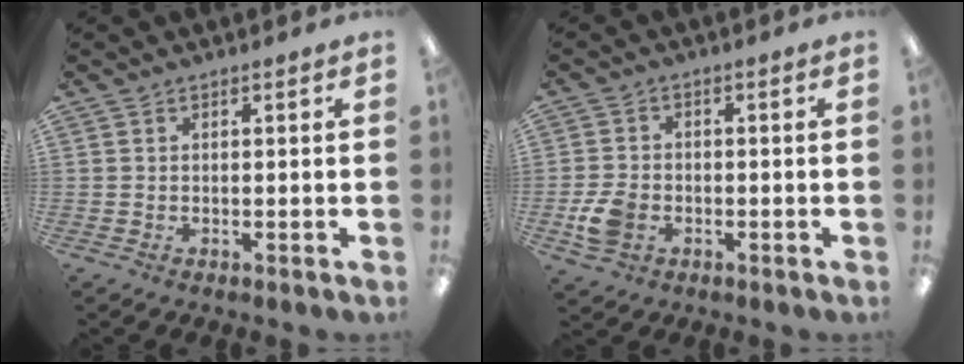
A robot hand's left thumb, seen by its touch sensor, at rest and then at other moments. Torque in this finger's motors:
{"motor_torque": [-0.47, 0.51, -0.01, -0.01, 0.01]}